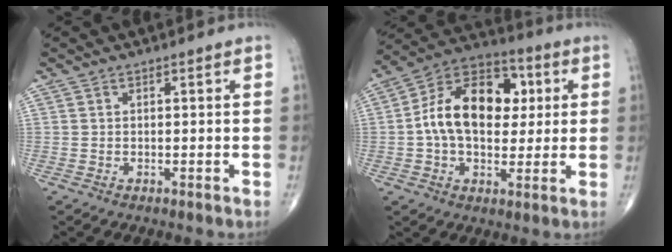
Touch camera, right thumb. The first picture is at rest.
{"total": 17.6, "force": [2.0, 11.5, 13.2], "torque": [-0.186, 0.021, 0.023]}